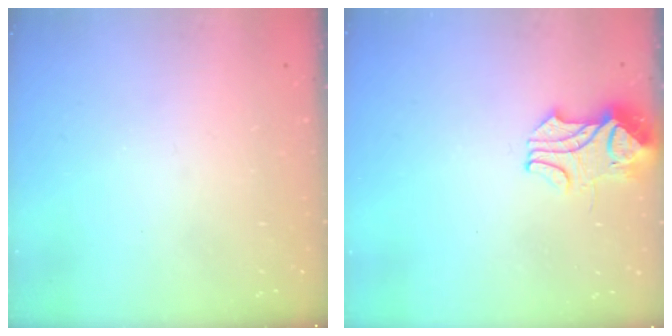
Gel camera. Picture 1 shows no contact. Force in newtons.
{"total": 2.1, "press": 1.9, "slide": 0.9}